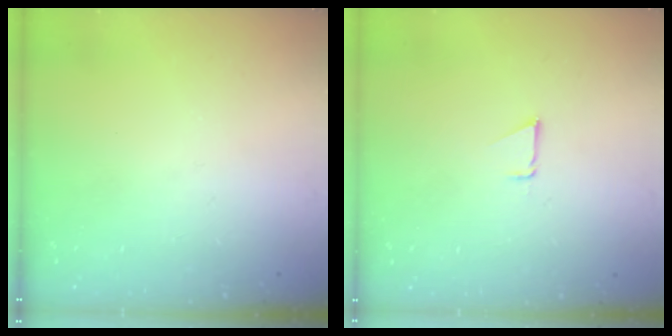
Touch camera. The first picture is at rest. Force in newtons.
{"total": 0.9, "press": 0.9, "slide": 0.1}